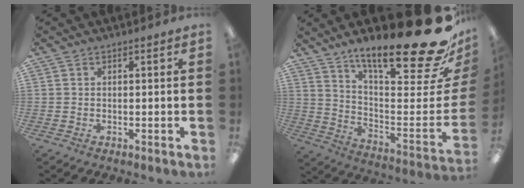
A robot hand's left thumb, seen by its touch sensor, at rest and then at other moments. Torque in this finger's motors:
{"motor_torque": [0.53, 0.54, 1.66, -1.11, 0.15]}